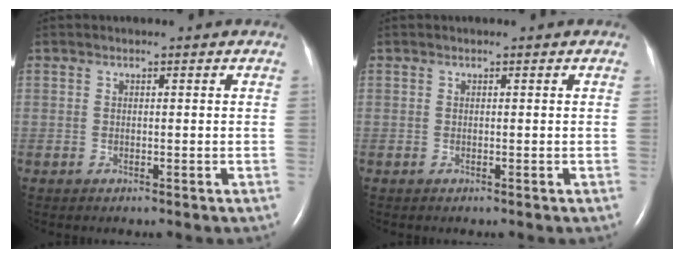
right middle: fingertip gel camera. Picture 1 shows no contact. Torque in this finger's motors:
{"motor_torque": [0.06, -0.14, 0.00, 0.01]}